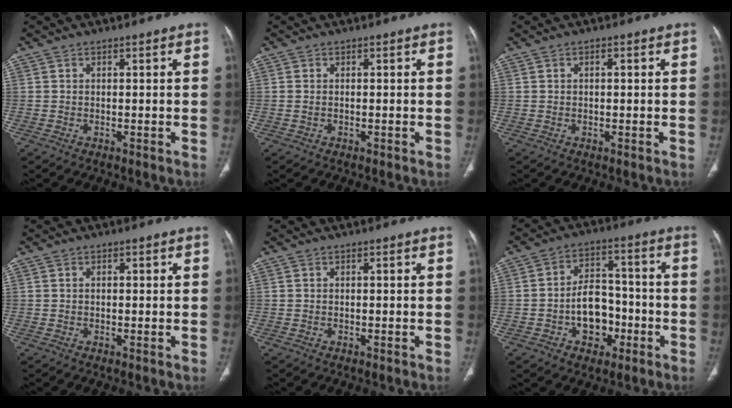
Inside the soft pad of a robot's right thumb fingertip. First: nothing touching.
{"total": 0.6, "force": [-0.1, 0.4, 0.5], "torque": [-0.017, 0.003, 0.001]}
{"total": 0.8, "force": [0.2, 0.3, 0.7], "torque": [-0.014, 0.003, 0.002]}
{"total": 0.7, "force": [0.2, 0.4, 0.5], "torque": [-0.009, 0.001, 0.002]}
{"total": 0.0}
{"total": 10.5, "force": [-3.4, 7.4, 6.6], "torque": [-0.067, 0.041, -0.054]}